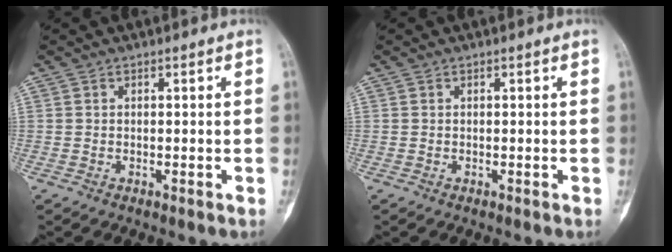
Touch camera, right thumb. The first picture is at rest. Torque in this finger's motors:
{"motor_torque": [0.09, 0.09, 0.09, -0.06, 0.00]}